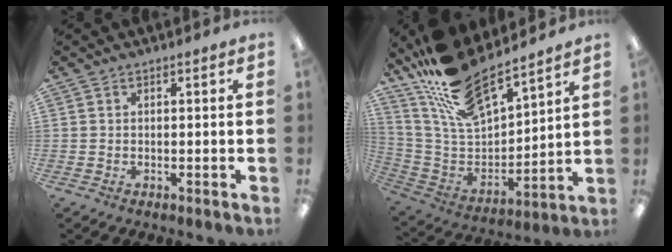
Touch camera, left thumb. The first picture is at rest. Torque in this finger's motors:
{"motor_torque": [1.26, -0.38, 1.37, -1.40, 0.44]}